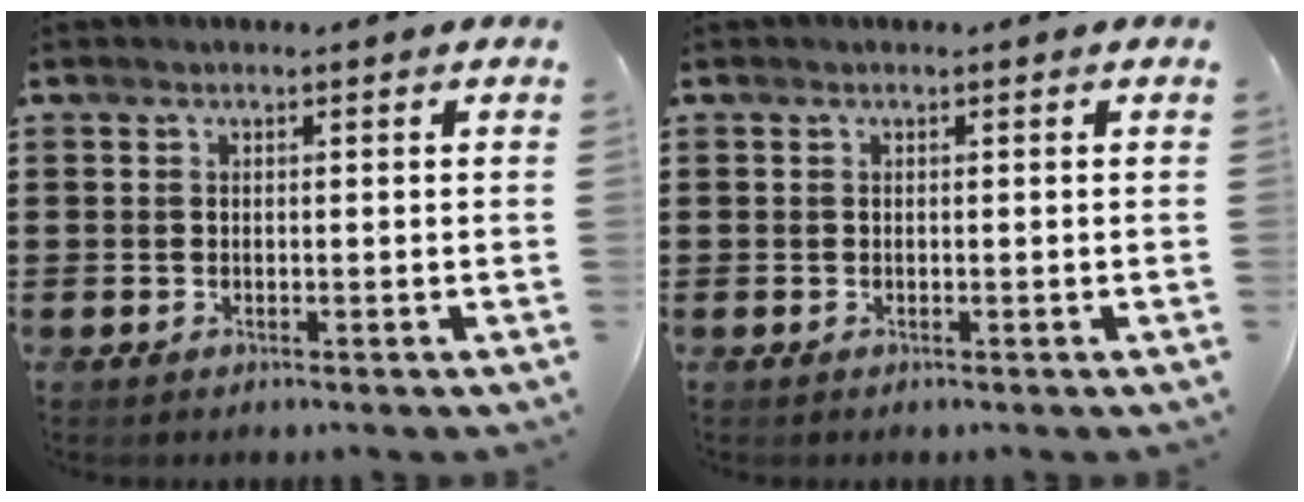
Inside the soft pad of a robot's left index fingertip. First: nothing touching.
{"total": 0.0}